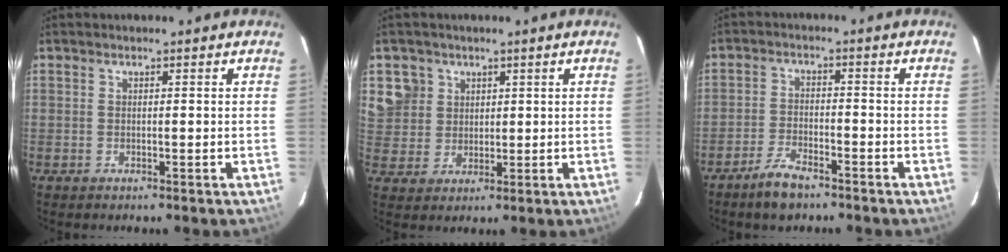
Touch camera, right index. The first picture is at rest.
{"total": 6.6, "force": [2.8, 6.0, 0.7], "torque": [-0.009, 0.018, 0.058]}
{"total": 5.8, "force": [-4.5, 2.0, 3.1], "torque": [-0.081, -0.002, -0.085]}